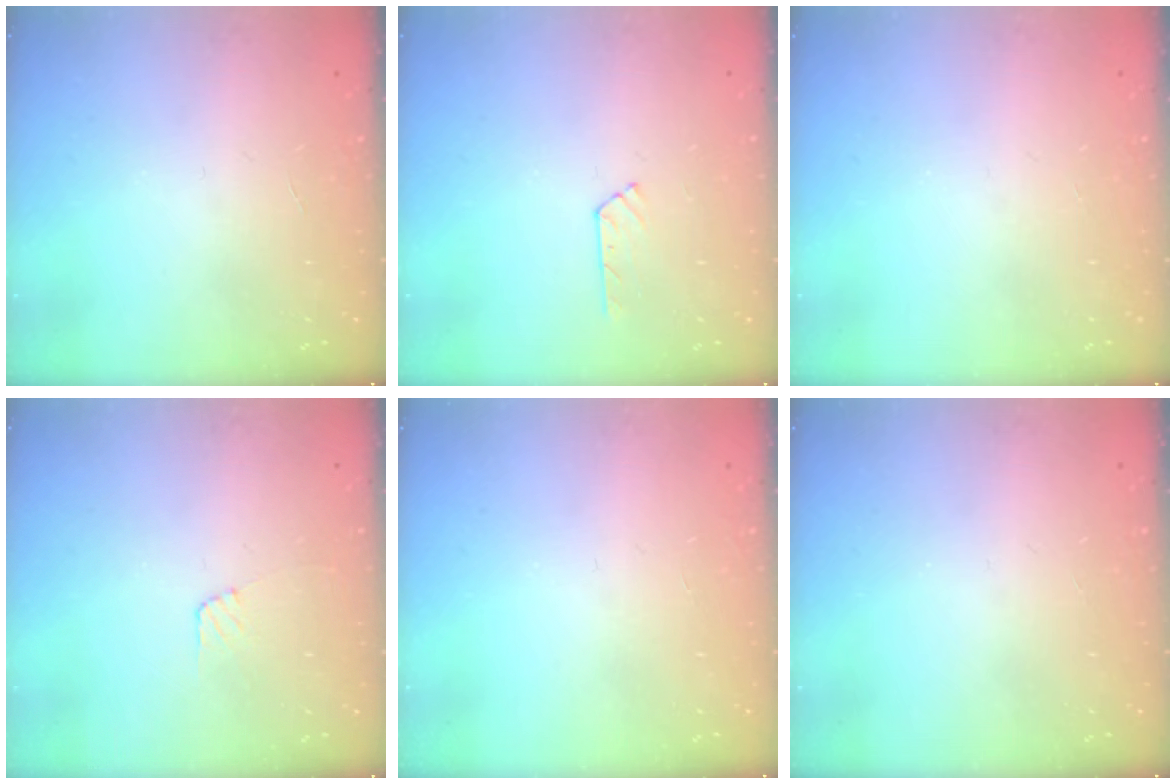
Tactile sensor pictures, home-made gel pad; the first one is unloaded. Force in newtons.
{"total": 3.4, "press": 3.4, "slide": 0.5}
{"total": 0.0}
{"total": 5.5, "press": 5.5, "slide": 0.4}
{"total": 0.0}
{"total": 0.0}